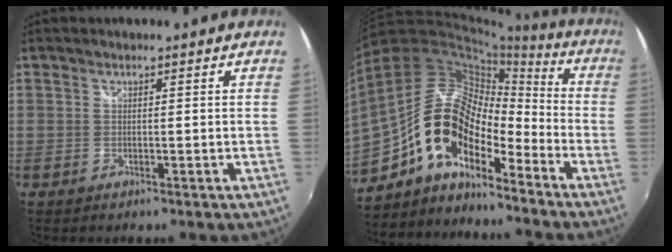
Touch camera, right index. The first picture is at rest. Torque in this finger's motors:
{"motor_torque": [0.93, -0.54, 1.05, 0.21]}